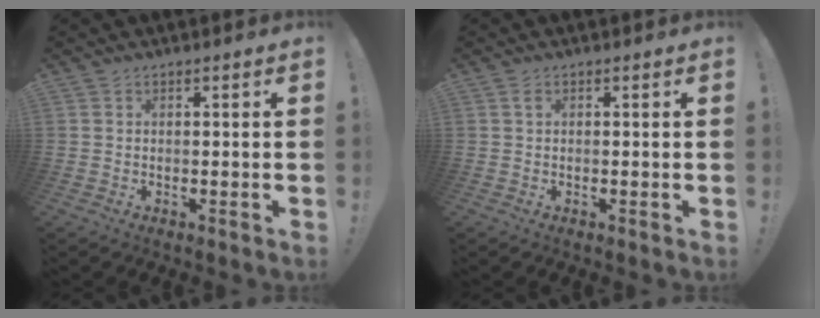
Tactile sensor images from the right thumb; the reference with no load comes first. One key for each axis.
{"total": 1.0, "fx": 0.5, "fy": 0.4, "fz": 0.8, "tx": -0.011, "ty": 0.001, "tz": 0.007}